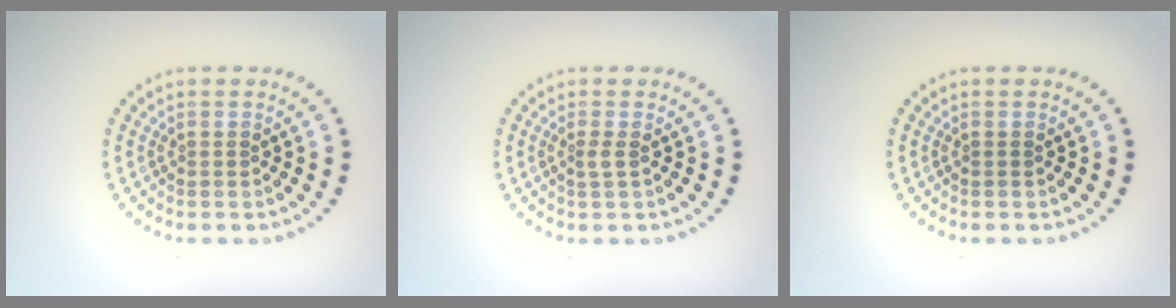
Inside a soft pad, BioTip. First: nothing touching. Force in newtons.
{"total": 0.8, "press": 0.6, "slide": 0.5}
{"total": 0.0}